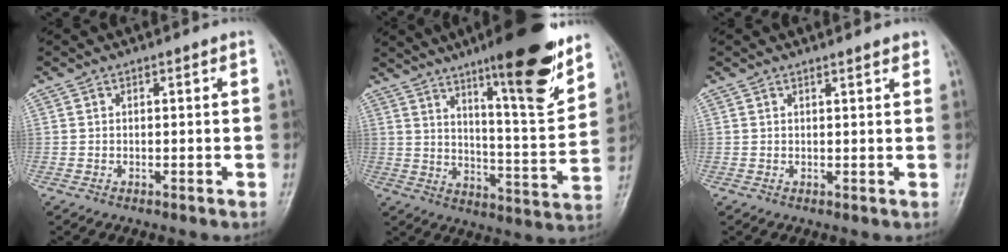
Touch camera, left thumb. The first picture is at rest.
{"total": 18.6, "force": [12.2, 3.1, 13.6], "torque": [-0.173, -0.074, 0.189]}
{"total": 1.9, "force": [1.6, 0.3, 1.0], "torque": [-0.008, -0.005, 0.020]}